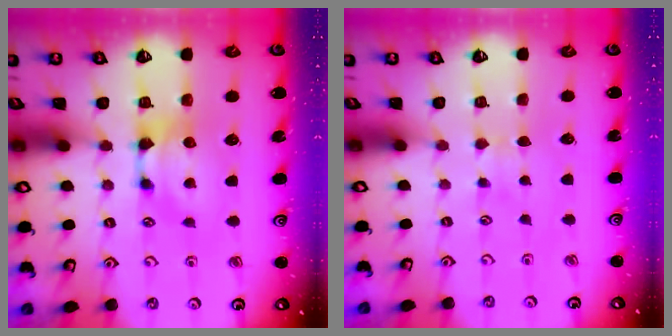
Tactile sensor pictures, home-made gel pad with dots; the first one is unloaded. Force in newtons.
{"total": 3.3, "press": 3.3, "slide": 0.3}